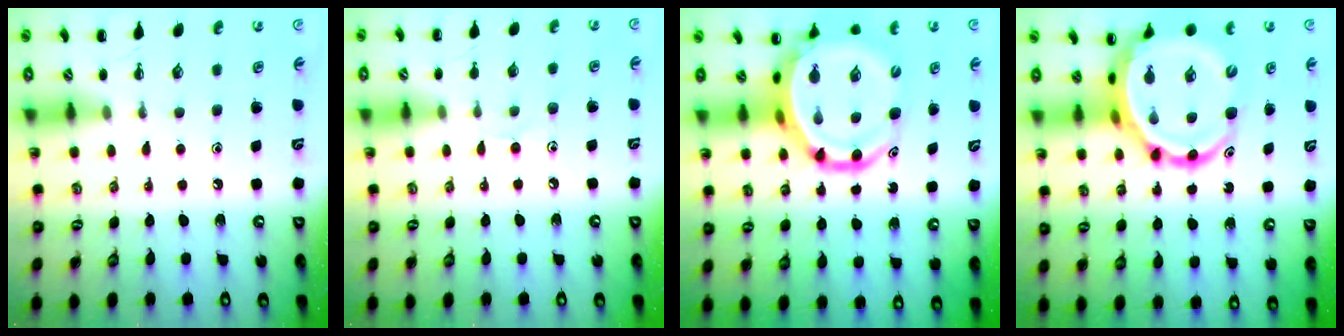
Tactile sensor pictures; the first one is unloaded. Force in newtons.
{"total": 4.7, "press": 4.4, "slide": 1.5}
{"total": 12.6, "press": 12.1, "slide": 3.5}
{"total": 10.8, "press": 10.4, "slide": 2.9}